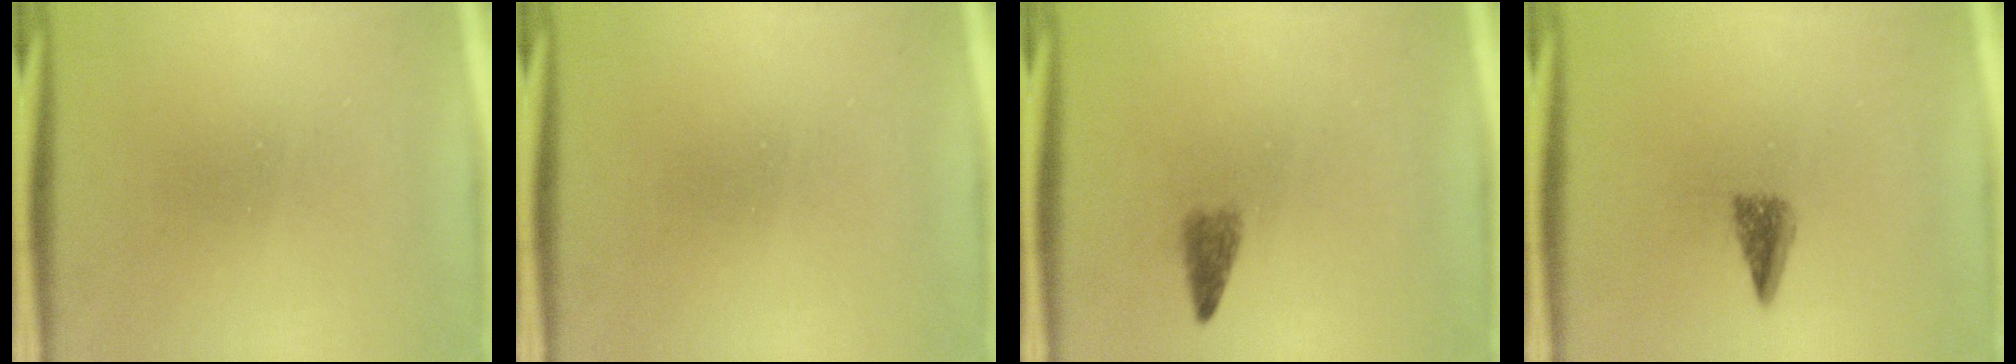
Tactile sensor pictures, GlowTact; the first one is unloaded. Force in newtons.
{"total": 0.0}
{"total": 2.2}
{"total": 2.7}